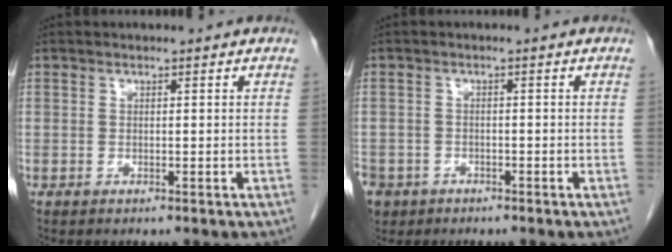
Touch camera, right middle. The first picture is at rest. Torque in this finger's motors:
{"motor_torque": [1.47, -0.67, 1.05, 0.20]}